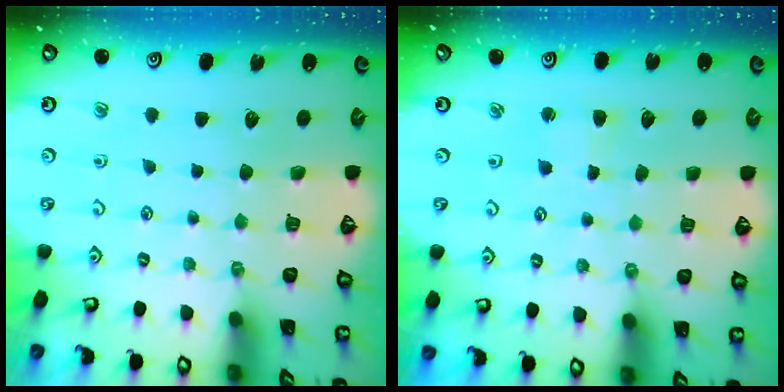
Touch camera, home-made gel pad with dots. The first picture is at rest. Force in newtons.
{"total": 1.9, "press": 1.9, "slide": 0.3}